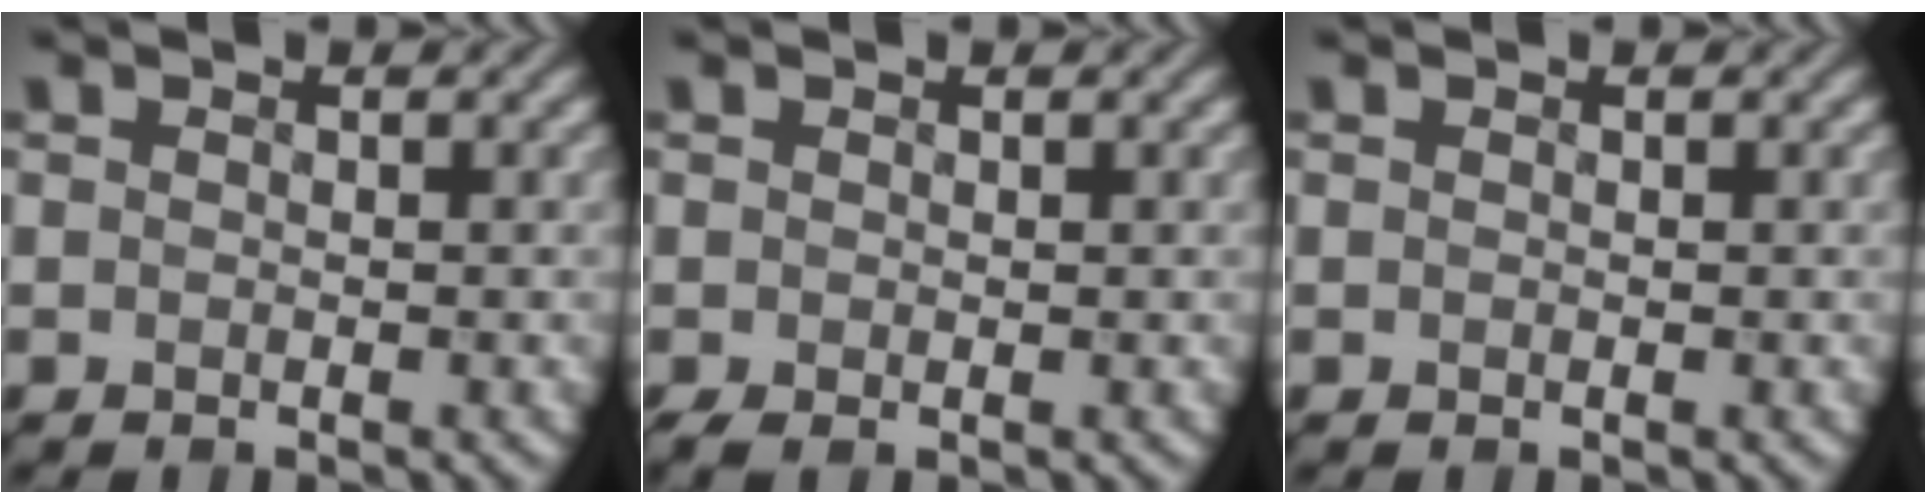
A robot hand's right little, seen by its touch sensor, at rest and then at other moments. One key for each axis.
{"total": 1.2, "fx": -0.5, "fy": 0.5, "fz": 0.9, "tx": -0.028, "ty": -0.002, "tz": -0.012}
{"total": 0.0}